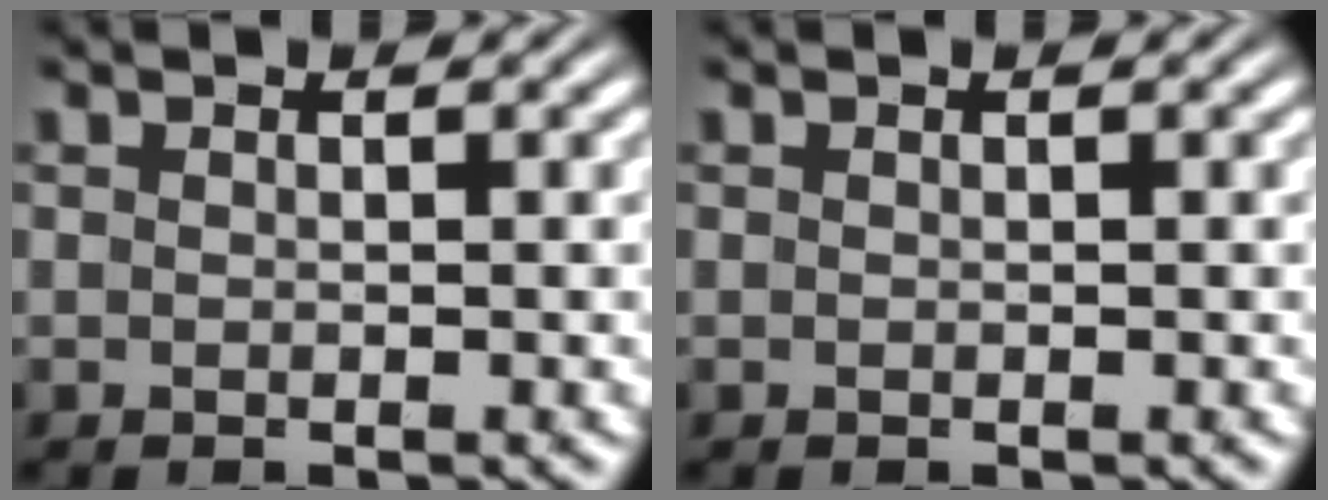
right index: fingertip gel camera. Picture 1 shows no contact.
{"total": 0.0}